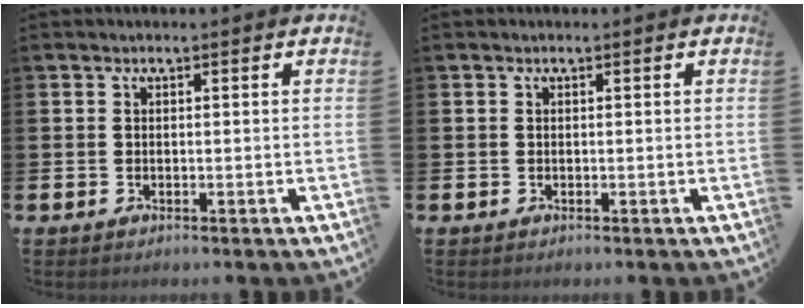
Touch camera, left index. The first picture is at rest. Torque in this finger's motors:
{"motor_torque": [0.18, 0.19, 0.03, 0.02]}